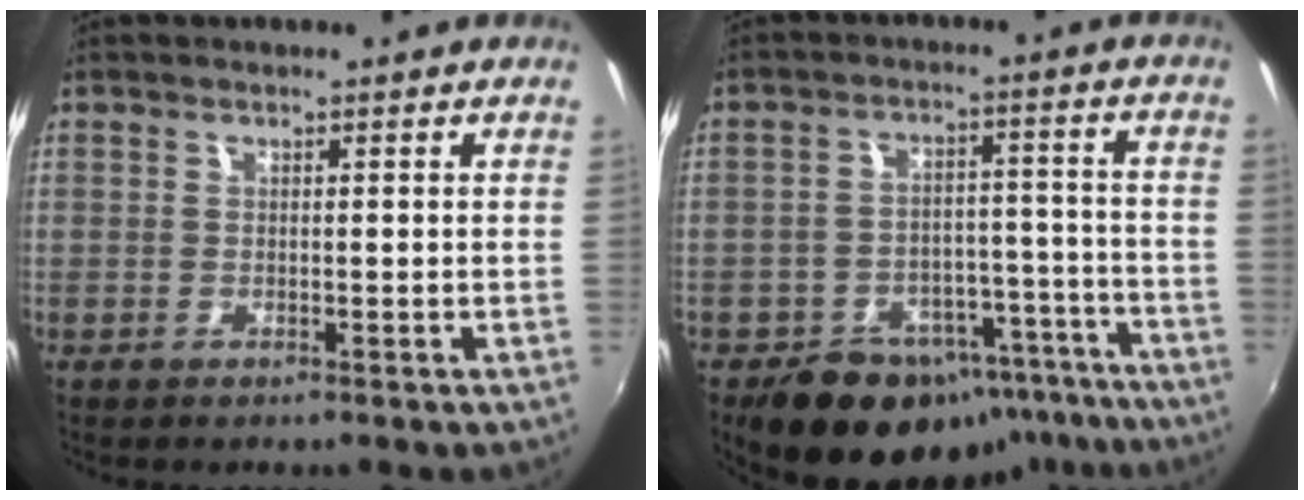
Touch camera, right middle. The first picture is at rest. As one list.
[{"total": 17.4, "force": [-12.4, 10.3, 6.6], "torque": [-0.129, 0.035, -0.147]}]